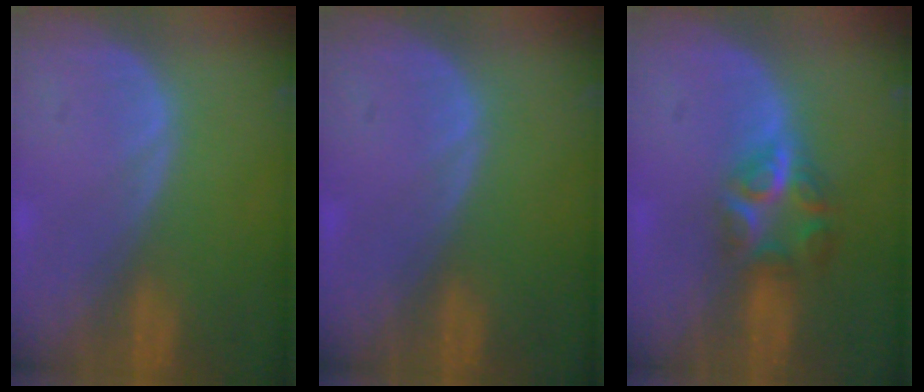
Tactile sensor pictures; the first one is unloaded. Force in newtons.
{"total": 0.0}
{"total": 6.1, "press": 5.5, "slide": 2.6}